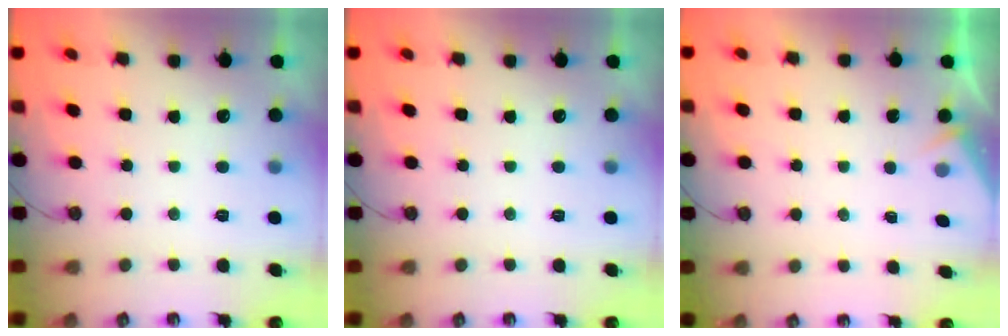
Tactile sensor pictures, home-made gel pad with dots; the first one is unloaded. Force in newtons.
{"total": 0.0}
{"total": 2.9, "press": 2.9, "slide": 0.4}